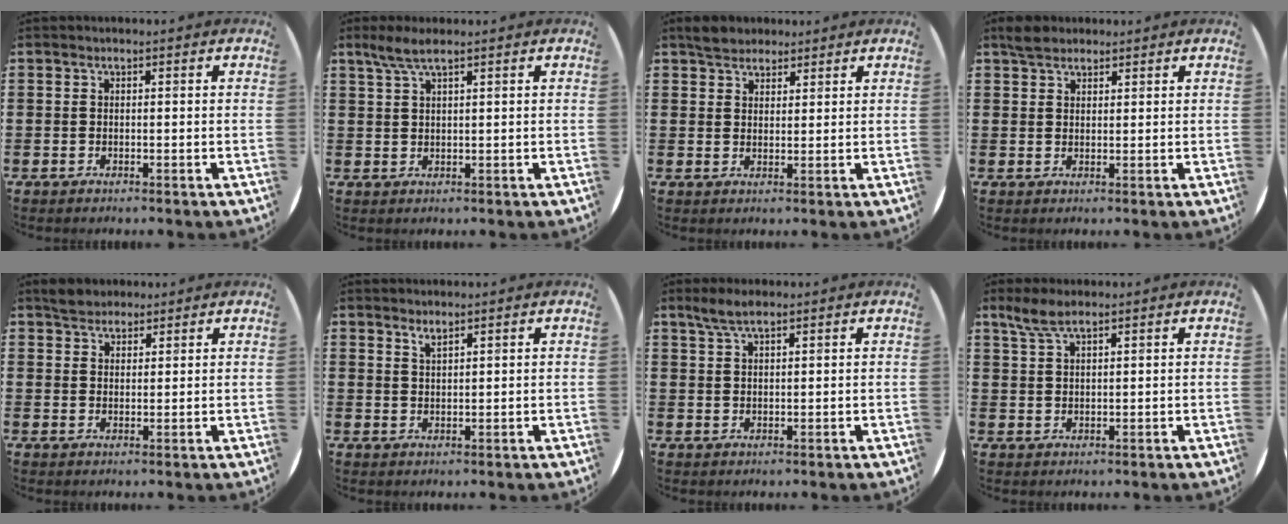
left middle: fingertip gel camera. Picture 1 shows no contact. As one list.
[{"total": 3.2, "force": [2.1, 0.5, 2.3], "torque": [-0.049, 0.004, 0.038]}, {"total": 3.0, "force": [2.7, 1.3, 0.1], "torque": [-0.002, 0.003, 0.052]}, {"total": 2.4, "force": [2.2, 1.0, 0.5], "torque": [-0.007, 0.003, 0.041]}, {"total": 2.8, "force": [2.5, 1.1, 0.1], "torque": [0.000, 0.003, 0.049]}, {"total": 1.6, "force": [1.5, 0.1, 0.5], "torque": [-0.012, 0.000, 0.028]}, {"total": 3.1, "force": [2.4, 0.7, 1.8], "torque": [-0.039, 0.004, 0.043]}, {"total": 3.8, "force": [2.8, 1.1, 2.3], "torque": [-0.051, 0.004, 0.052]}]